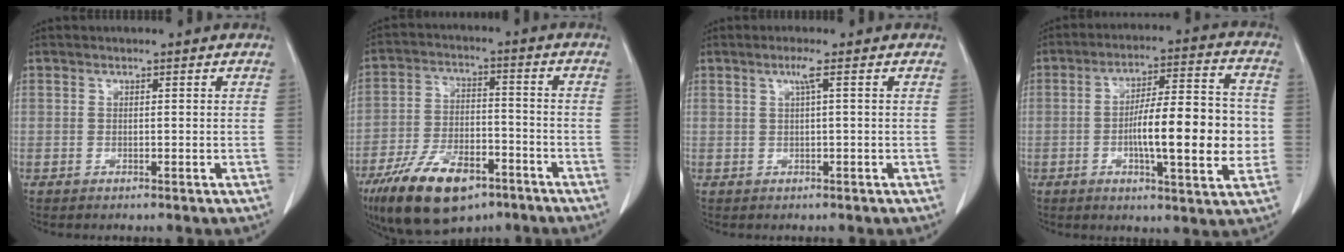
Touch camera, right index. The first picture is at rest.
{"total": 14.7, "force": [-9.4, 6.3, 9.4], "torque": [-0.176, -0.005, -0.159]}
{"total": 1.7, "force": [0.6, -0.4, 1.5], "torque": [-0.032, 0.005, 0.013]}
{"total": 15.1, "force": [-1.9, 2.8, 14.8], "torque": [-0.229, 0.015, -0.028]}